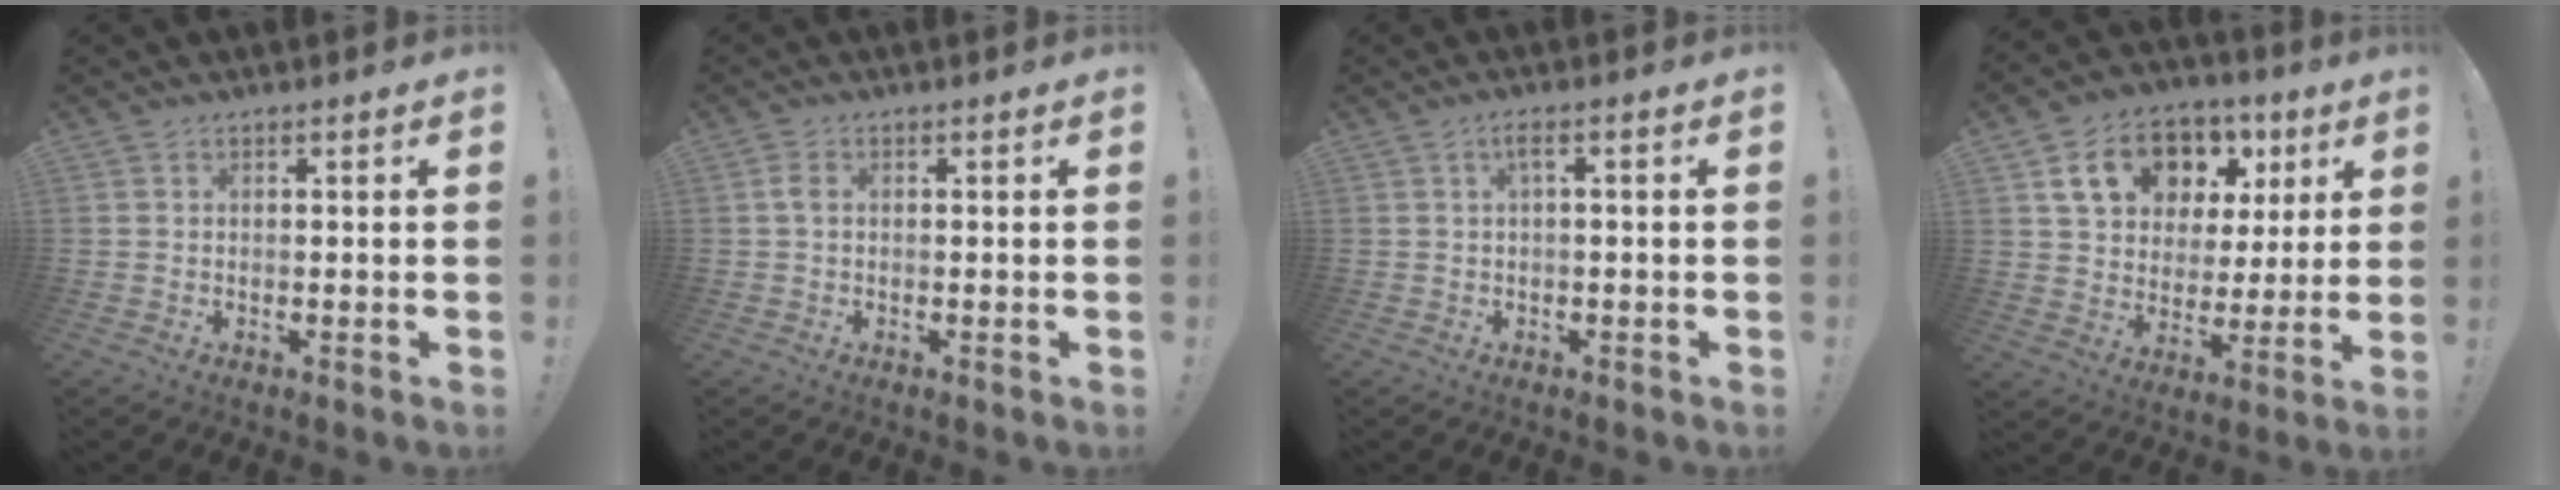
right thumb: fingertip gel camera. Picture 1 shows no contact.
{"total": 1.9, "force": [0.2, 1.0, 1.6], "torque": [-0.032, 0.008, 0.004]}
{"total": 2.4, "force": [-0.1, 0.1, 2.4], "torque": [-0.047, 0.006, -0.006]}
{"total": 16.5, "force": [7.7, 11.8, 8.5], "torque": [-0.129, -0.025, 0.151]}